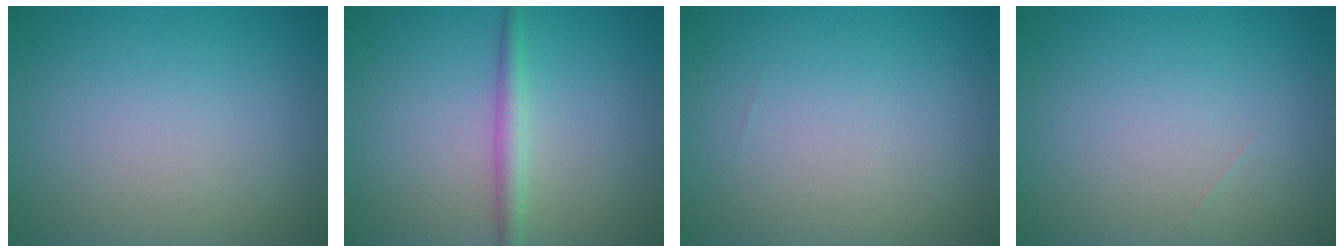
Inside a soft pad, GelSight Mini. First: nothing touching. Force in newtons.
{"total": 2.1, "press": 2.1, "slide": 0.0}
{"total": 0.0}
{"total": 0.0}